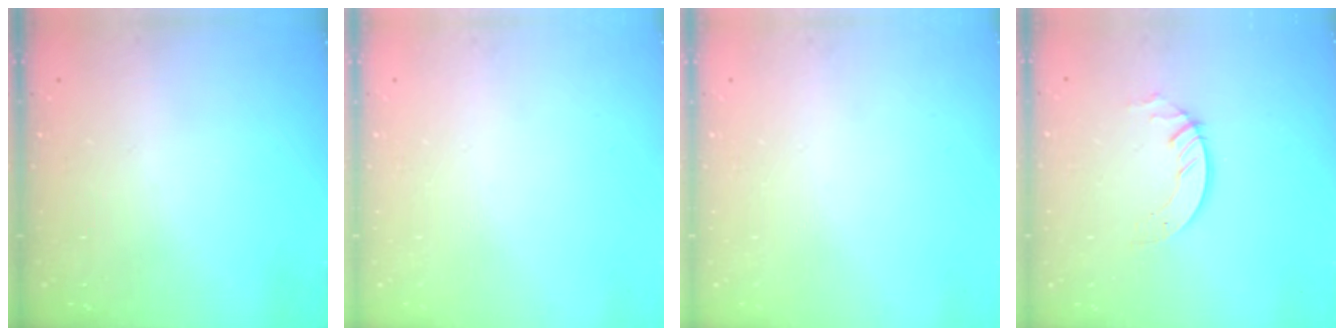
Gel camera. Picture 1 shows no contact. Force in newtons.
{"total": 0.0}
{"total": 0.0}
{"total": 2.8, "press": 2.8, "slide": 0.2}